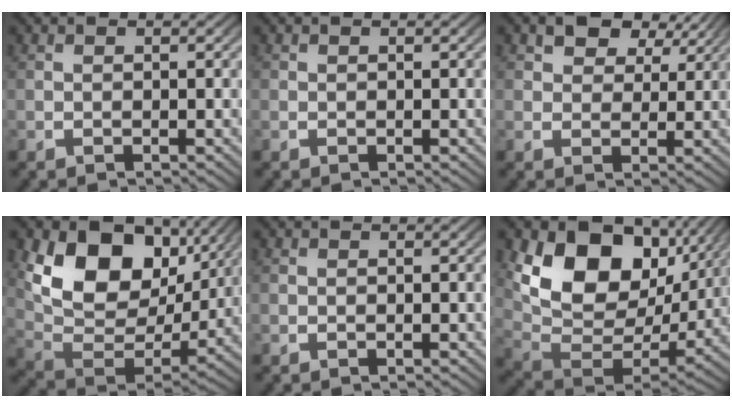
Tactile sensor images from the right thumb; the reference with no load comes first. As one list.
[{"total": 0.0}, {"total": 4.9, "force": [3.3, 2.6, 2.4], "torque": [-0.038, 0.004, 0.055]}, {"total": 12.8, "force": [3.0, 8.2, 9.3], "torque": [-0.195, -0.022, 0.055]}, {"total": 0.0}, {"total": 14.7, "force": [3.1, 9.7, 10.6], "torque": [-0.215, -0.025, 0.056]}]